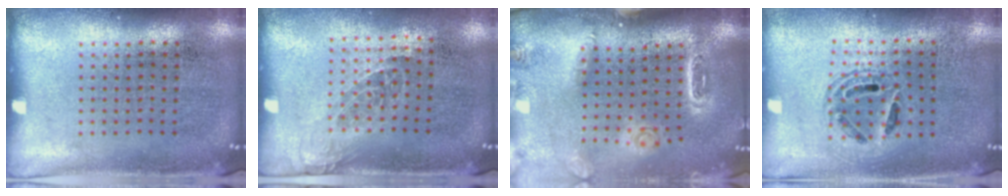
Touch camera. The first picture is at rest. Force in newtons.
{"total": 1.2, "press": 1.0, "slide": 0.7}
{"total": 1.5, "press": 1.5, "slide": 0.3}
{"total": 1.5, "press": 1.3, "slide": 0.7}